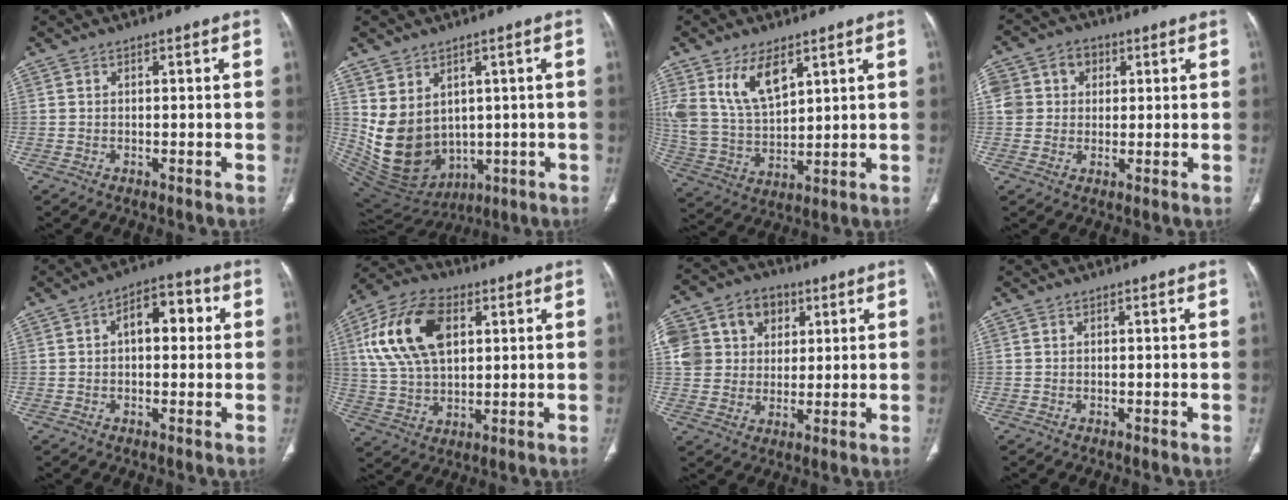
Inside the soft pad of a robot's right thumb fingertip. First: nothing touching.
{"total": 14.3, "force": [1.0, 11.3, 8.7], "torque": [-0.144, -0.014, 0.068]}
{"total": 12.0, "force": [6.5, 6.0, 8.0], "torque": [-0.144, -0.027, 0.143]}
{"total": 10.0, "force": [2.6, 8.7, 4.2], "torque": [-0.067, 0.020, 0.045]}
{"total": 8.2, "force": [1.6, 4.6, 6.6], "torque": [-0.072, 0.023, 0.017]}
{"total": 17.5, "force": [5.3, 10.4, 13.0], "torque": [-0.237, 0.004, 0.098]}
{"total": 19.6, "force": [6.4, 16.1, 9.1], "torque": [-0.191, 0.039, 0.122]}
{"total": 0.0}